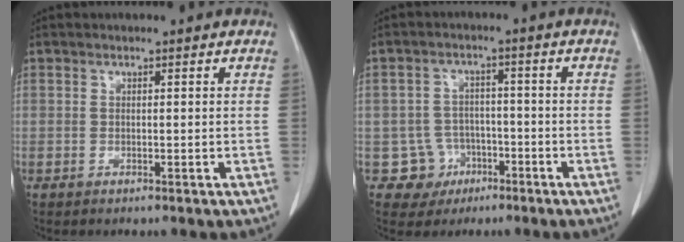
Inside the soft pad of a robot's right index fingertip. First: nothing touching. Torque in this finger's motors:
{"motor_torque": [-0.92, 0.19, -1.05, -0.21]}